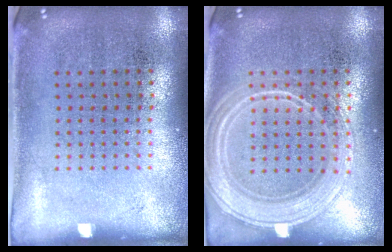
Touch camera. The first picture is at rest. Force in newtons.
{"total": 3.6, "press": 3.5, "slide": 0.6}